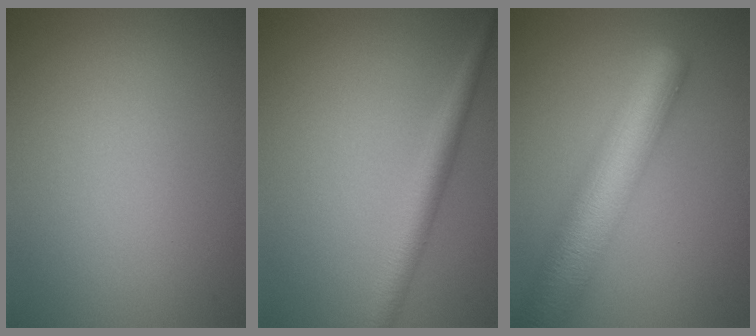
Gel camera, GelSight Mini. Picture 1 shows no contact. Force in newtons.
{"total": 3.0, "press": 3.0, "slide": 0.1}
{"total": 9.0, "press": 9.0, "slide": 0.3}